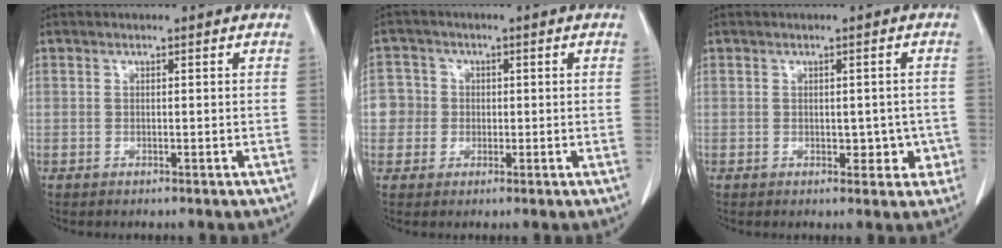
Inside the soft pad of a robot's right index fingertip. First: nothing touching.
{"total": 4.3, "force": [-0.1, 4.3, 0.2], "torque": [0.008, 0.017, -0.003]}
{"total": 3.5, "force": [-0.6, 2.3, 2.6], "torque": [-0.019, 0.010, 0.000]}